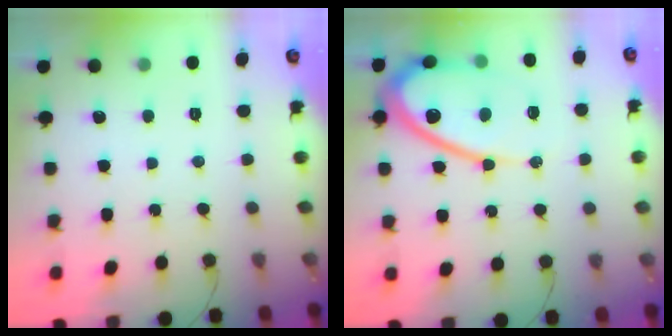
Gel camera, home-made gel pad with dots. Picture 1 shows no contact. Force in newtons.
{"total": 14.5, "press": 14.4, "slide": 1.4}